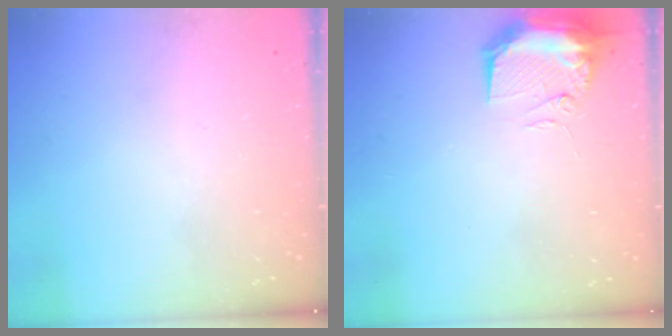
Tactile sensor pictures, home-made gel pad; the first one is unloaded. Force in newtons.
{"total": 14.8, "press": 11.3, "slide": 9.5}